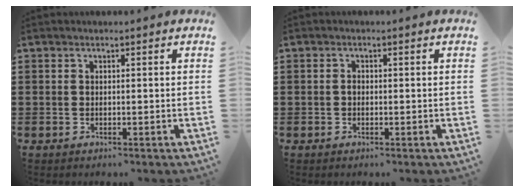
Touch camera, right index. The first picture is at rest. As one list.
[{"total": 0.7, "force": [-0.1, 0.5, 0.5], "torque": [-0.013, 0.000, -0.002]}]